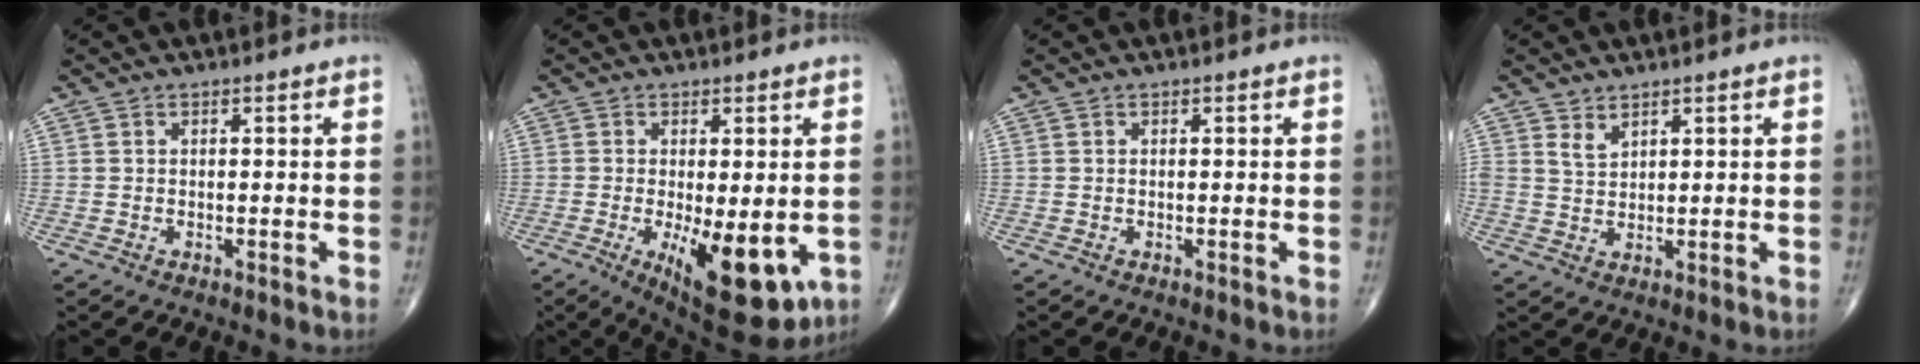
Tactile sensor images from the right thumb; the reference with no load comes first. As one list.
[{"total": 13.5, "force": [-3.8, 5.3, 11.9], "torque": [-0.160, -0.023, -0.040]}, {"total": 0.0}, {"total": 2.5, "force": [1.9, 1.2, 1.1], "torque": [-0.012, -0.016, 0.042]}]